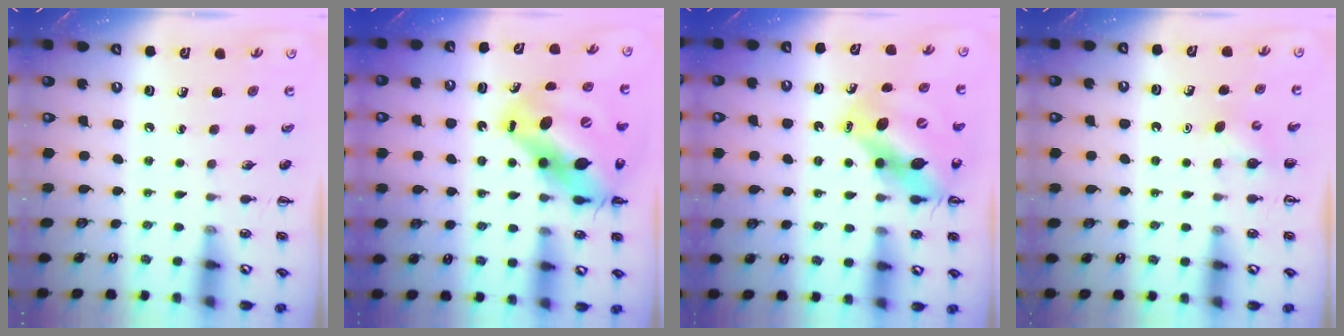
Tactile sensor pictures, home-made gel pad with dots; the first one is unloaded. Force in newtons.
{"total": 14.5, "press": 14.0, "slide": 3.8}
{"total": 12.9, "press": 12.4, "slide": 3.6}
{"total": 2.7, "press": 2.6, "slide": 0.7}